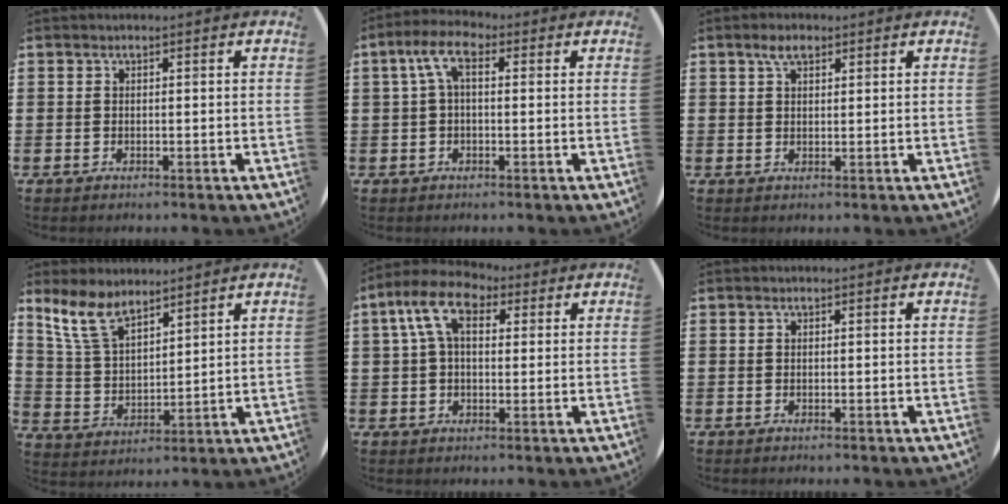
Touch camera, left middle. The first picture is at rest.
{"total": 5.5, "force": [1.4, 2.6, 4.6], "torque": [-0.099, 0.011, 0.021]}
{"total": 2.9, "force": [2.0, 1.3, 1.7], "torque": [-0.029, 0.005, 0.034]}
{"total": 7.6, "force": [6.2, 2.7, 3.3], "torque": [-0.087, -0.015, 0.117]}
{"total": 7.9, "force": [3.9, 4.6, 5.1], "torque": [-0.114, 0.012, 0.069]}
{"total": 0.0}